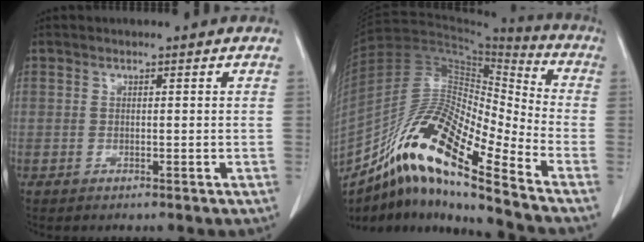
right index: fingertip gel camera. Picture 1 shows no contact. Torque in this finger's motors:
{"motor_torque": [0.51, -0.41, 0.50, 0.16]}